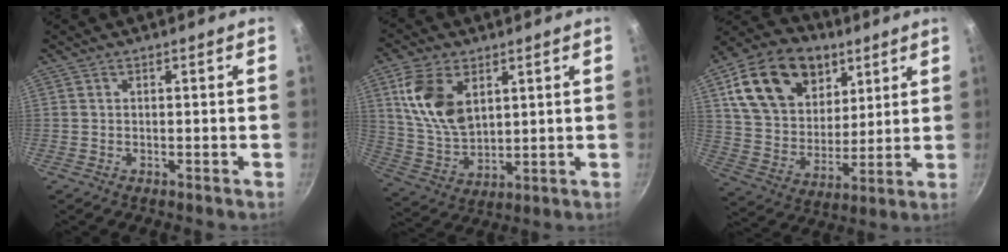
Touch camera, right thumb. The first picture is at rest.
{"total": 13.1, "force": [4.8, 8.0, 9.2], "torque": [-0.164, -0.025, 0.103]}
{"total": 22.3, "force": [10.2, 15.3, 12.6], "torque": [-0.192, -0.028, 0.181]}